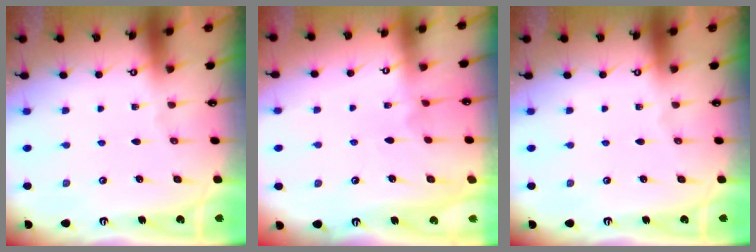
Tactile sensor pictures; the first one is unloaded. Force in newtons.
{"total": 4.0, "press": 4.0, "slide": 0.1}
{"total": 0.0}